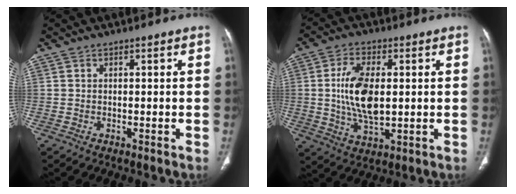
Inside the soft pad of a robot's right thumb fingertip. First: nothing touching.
{"total": 11.6, "force": [0.6, 5.8, 9.9], "torque": [-0.190, -0.005, 0.016]}